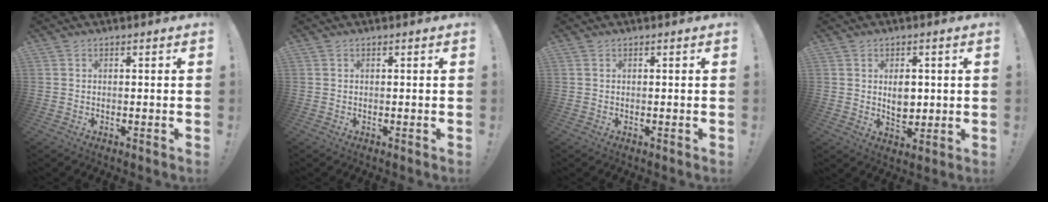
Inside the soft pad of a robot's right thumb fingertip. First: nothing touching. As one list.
[{"total": 0.0}, {"total": 0.0}, {"total": 6.1, "force": [0.9, 4.6, 3.8], "torque": [-0.046, -0.003, 0.015]}]